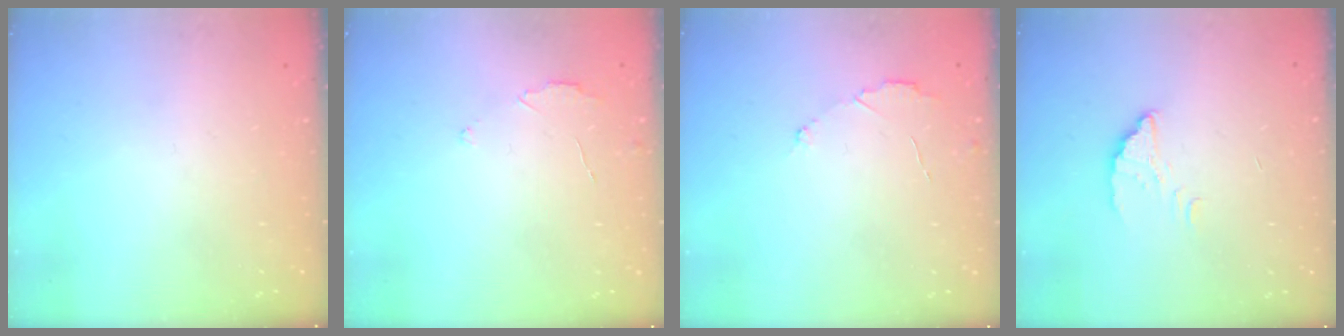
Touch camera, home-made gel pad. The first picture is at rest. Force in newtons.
{"total": 2.6, "press": 2.6, "slide": 0.2}
{"total": 3.6, "press": 3.6, "slide": 0.4}
{"total": 2.5, "press": 2.5, "slide": 0.3}